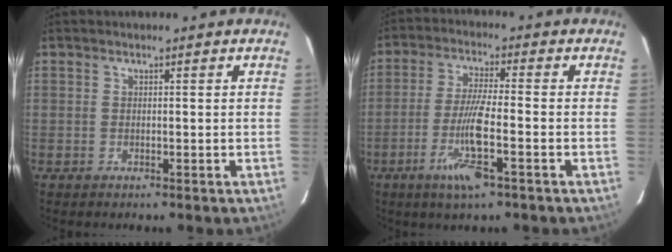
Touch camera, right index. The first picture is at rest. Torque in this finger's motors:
{"motor_torque": [1.56, -0.58, 0.60, 0.21]}